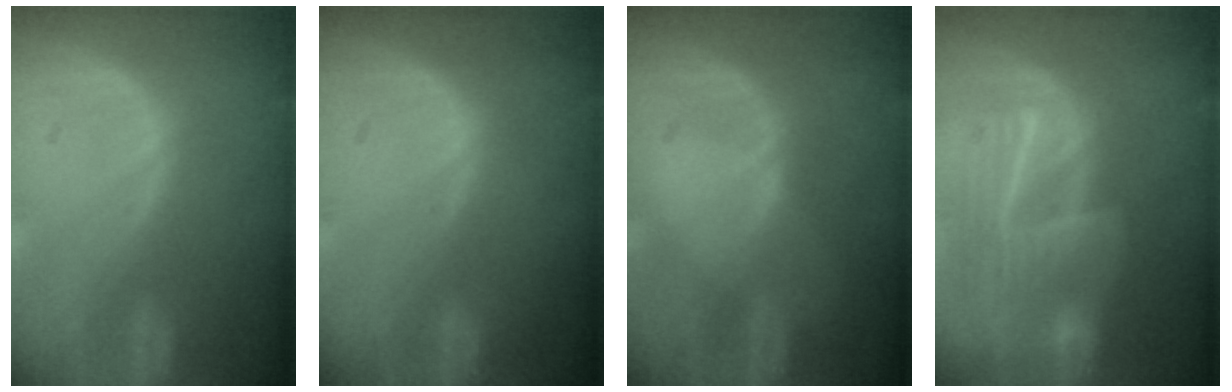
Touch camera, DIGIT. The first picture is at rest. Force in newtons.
{"total": 0.0}
{"total": 1.1, "press": 0.8, "slide": 0.8}
{"total": 9.3, "press": 8.3, "slide": 4.2}